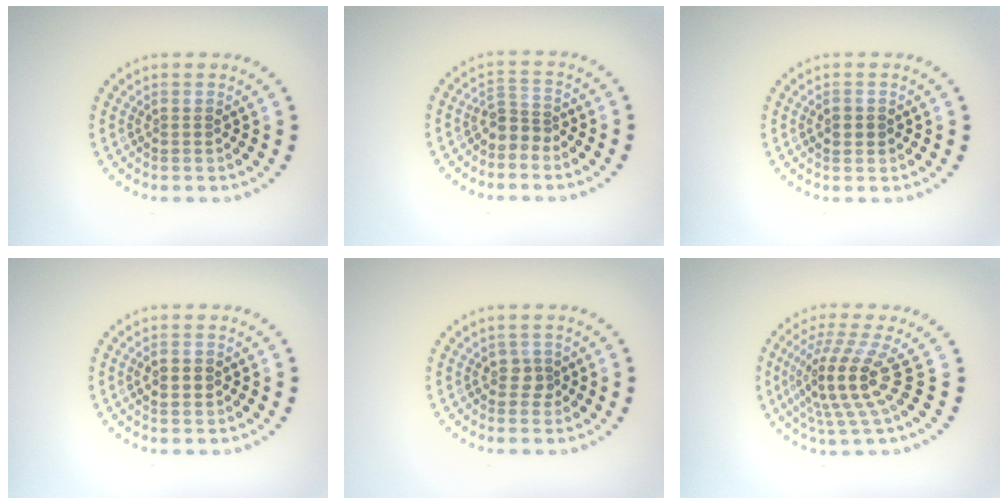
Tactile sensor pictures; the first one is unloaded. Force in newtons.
{"total": 2.3, "press": 1.7, "slide": 1.5}
{"total": 1.4, "press": 1.4, "slide": 0.3}
{"total": 2.2, "press": 2.2, "slide": 0.1}
{"total": 1.3, "press": 1.1, "slide": 0.7}
{"total": 4.9, "press": 3.7, "slide": 3.3}